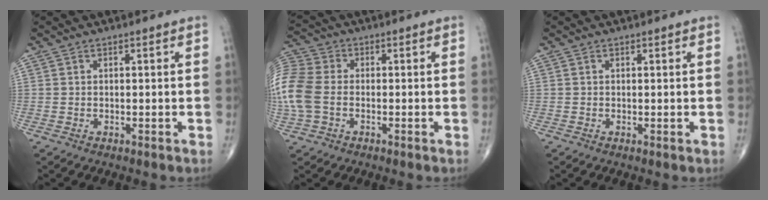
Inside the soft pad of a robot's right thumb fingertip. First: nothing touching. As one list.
[{"total": 14.0, "force": [-1.6, 10.4, 9.3], "torque": [-0.254, 0.017, -0.033]}, {"total": 0.0}]